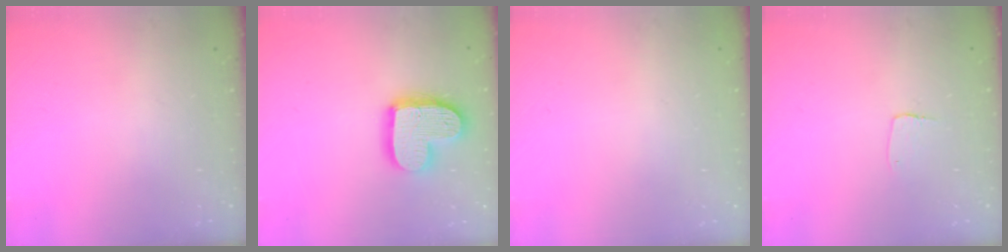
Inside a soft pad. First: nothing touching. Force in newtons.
{"total": 14.9, "press": 14.9, "slide": 1.1}
{"total": 0.0}
{"total": 3.2, "press": 3.2, "slide": 0.3}